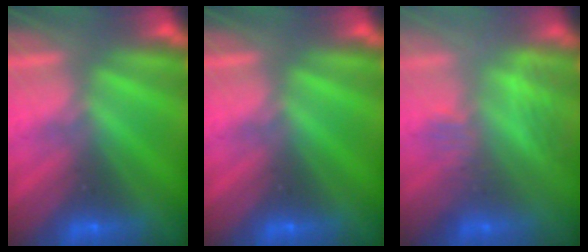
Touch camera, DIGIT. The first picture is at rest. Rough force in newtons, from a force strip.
{"total": 0.0}
{"total": 2.9}